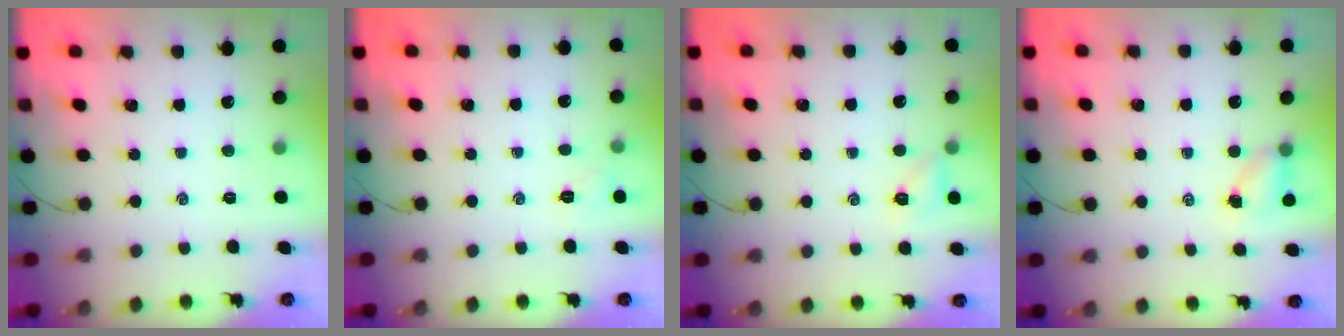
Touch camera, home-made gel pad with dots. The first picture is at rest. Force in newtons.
{"total": 4.3, "press": 4.1, "slide": 1.2}
{"total": 4.8, "press": 4.6, "slide": 1.4}
{"total": 3.4, "press": 3.4, "slide": 0.6}